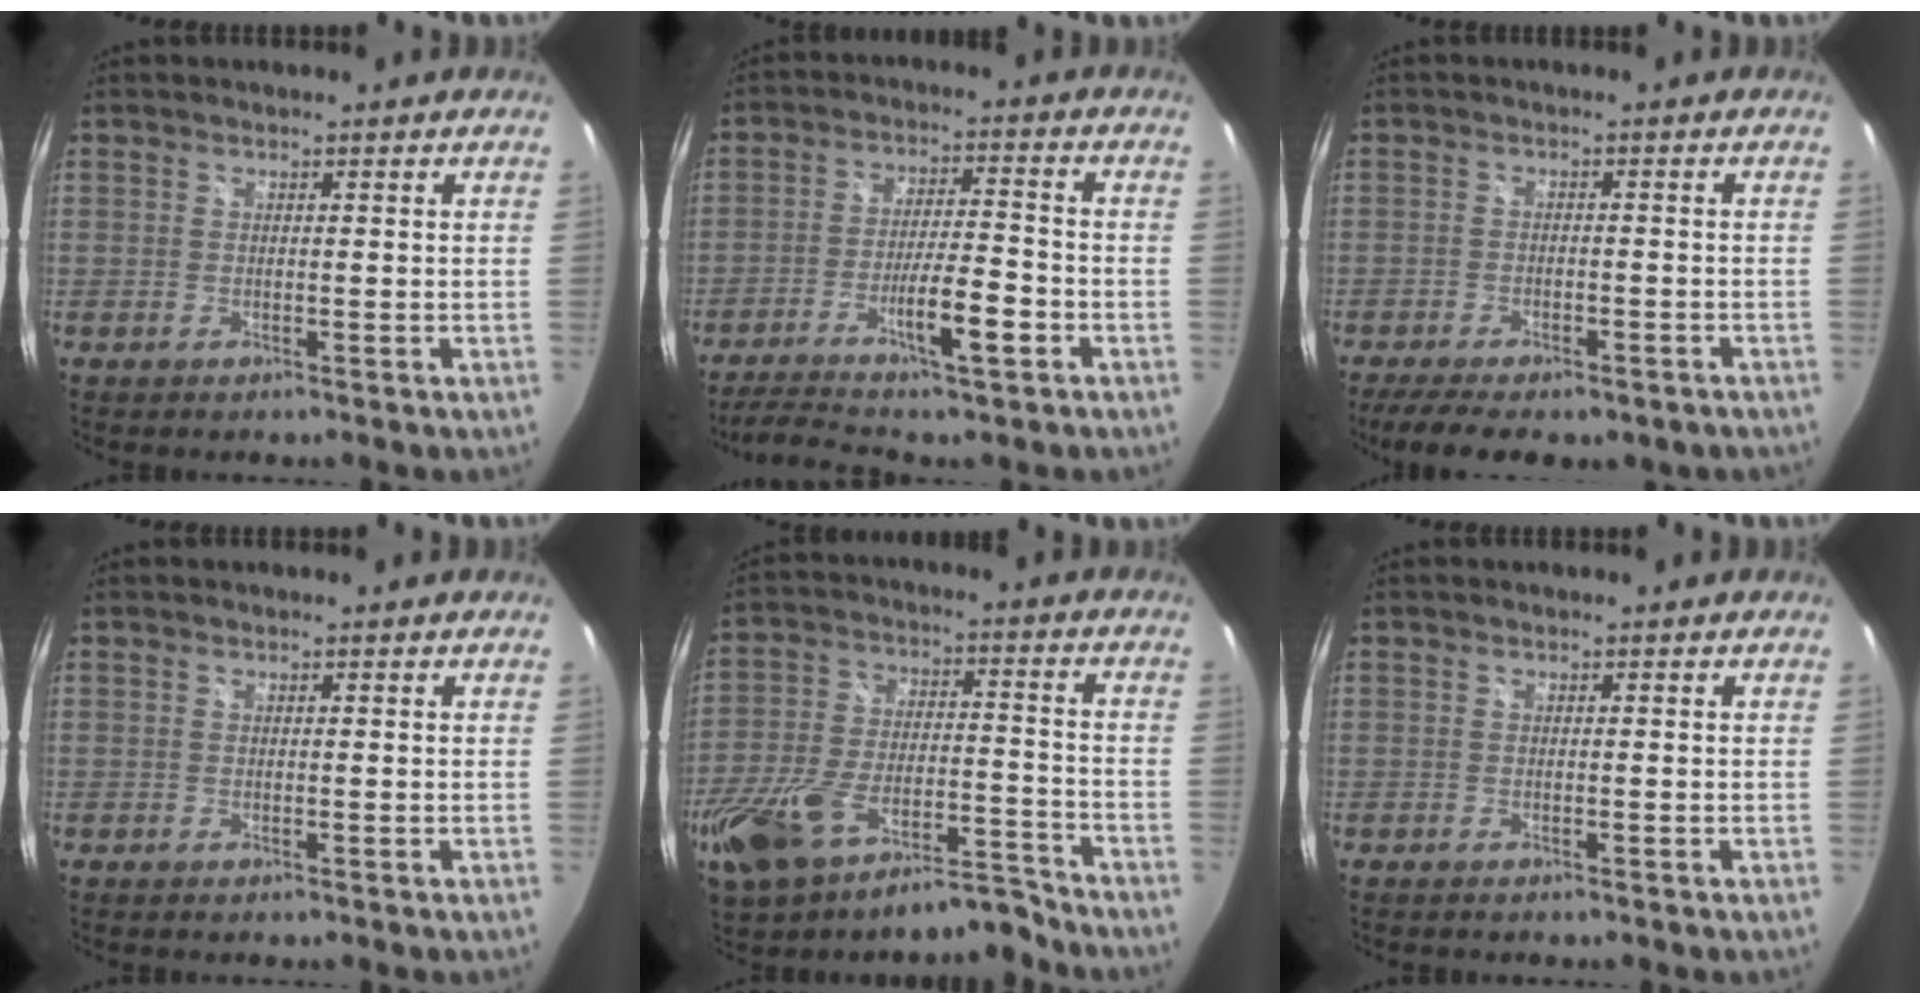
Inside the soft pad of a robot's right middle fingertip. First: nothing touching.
{"total": 11.4, "force": [-7.0, 2.0, 8.7], "torque": [-0.173, -0.001, -0.116]}
{"total": 12.0, "force": [-8.9, 4.4, 6.7], "torque": [-0.145, -0.034, -0.124]}
{"total": 0.0}
{"total": 16.8, "force": [-12.9, 6.2, 8.9], "torque": [-0.185, -0.012, -0.214]}
{"total": 0.7, "force": [-0.6, 0.2, 0.3], "torque": [-0.006, -0.002, -0.012]}